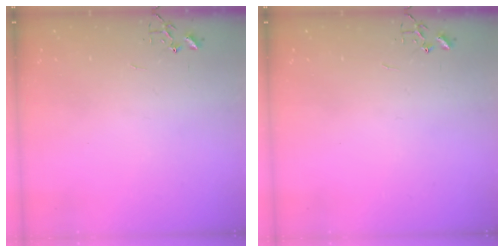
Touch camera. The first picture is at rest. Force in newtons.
{"total": 0.0}